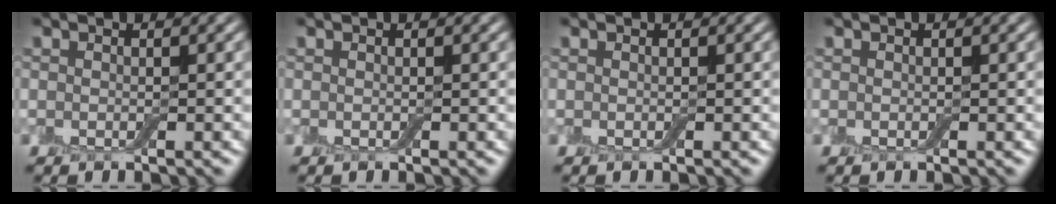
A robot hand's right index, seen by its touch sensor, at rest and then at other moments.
{"total": 0.0}
{"total": 0.0}
{"total": 0.0}